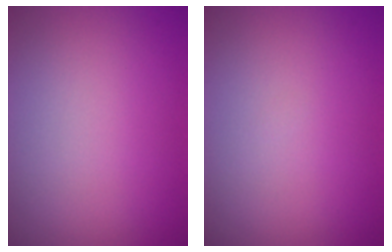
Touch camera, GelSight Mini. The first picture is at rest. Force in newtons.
{"total": 0.0}